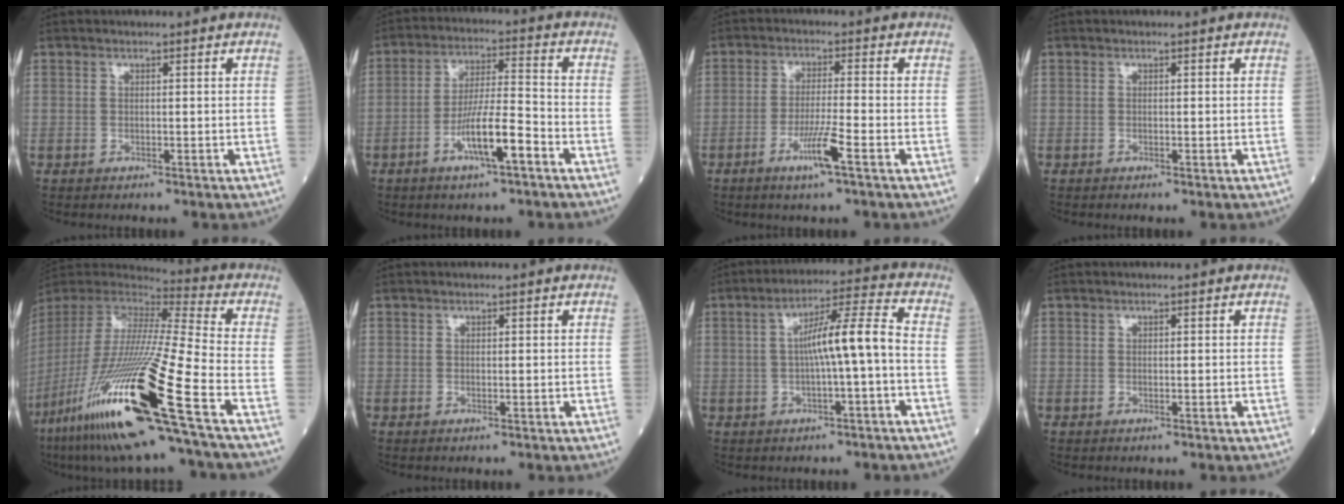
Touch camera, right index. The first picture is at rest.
{"total": 8.7, "force": [-4.2, 0.8, 7.6], "torque": [-0.142, 0.002, -0.075]}
{"total": 5.8, "force": [-2.9, -0.4, 5.0], "torque": [-0.095, -0.010, -0.057]}
{"total": 0.0}
{"total": 30.2, "force": [-14.8, 0.6, 26.3], "torque": [-0.544, -0.073, -0.282]}
{"total": 0.0}
{"total": 8.5, "force": [-0.6, 0.0, 8.5], "torque": [-0.140, 0.023, -0.013]}
{"total": 0.0}